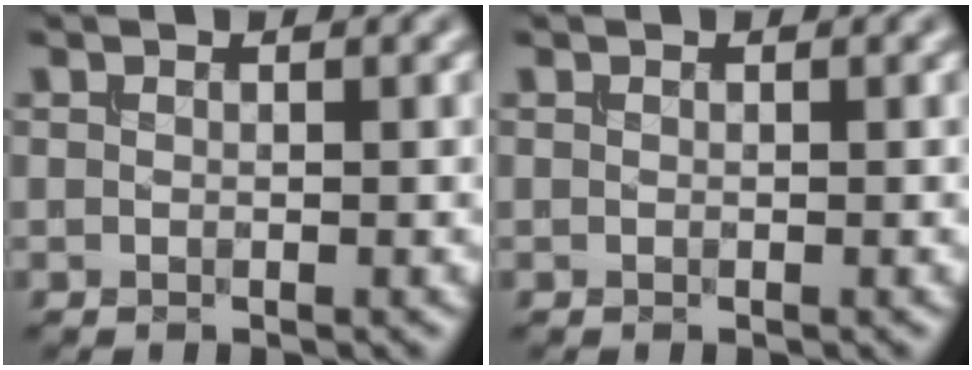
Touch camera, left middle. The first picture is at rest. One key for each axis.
{"total": 0.0}